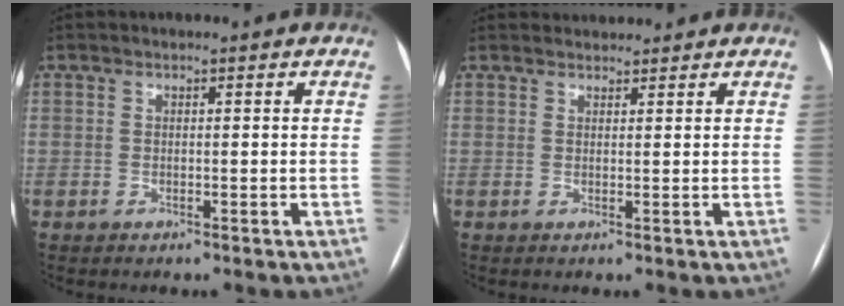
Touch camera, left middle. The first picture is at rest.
{"total": 2.9, "force": [2.8, 0.7, 0.0], "torque": [-0.001, 0.027, 0.044]}